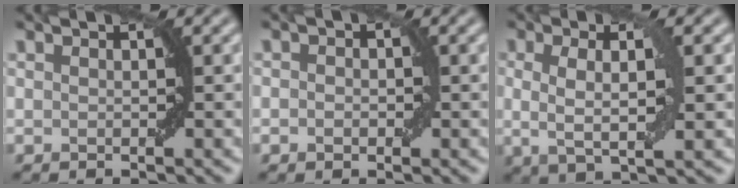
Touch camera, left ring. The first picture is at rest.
{"total": 1.2, "force": [-0.2, 0.9, 0.8], "torque": [-0.006, 0.004, -0.005]}
{"total": 4.0, "force": [0.4, 1.1, 3.9], "torque": [-0.075, 0.000, 0.008]}